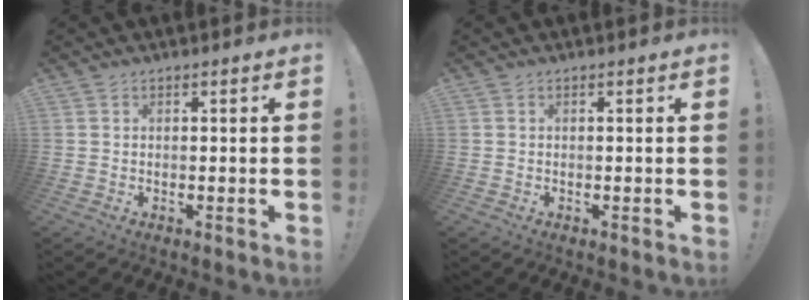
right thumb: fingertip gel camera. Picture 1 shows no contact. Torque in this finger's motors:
{"motor_torque": [0.00, 0.00, 0.00, 0.00, 0.00]}